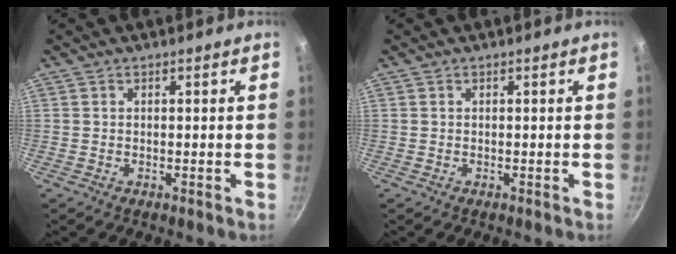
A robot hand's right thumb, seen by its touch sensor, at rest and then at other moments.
{"total": 0.0}